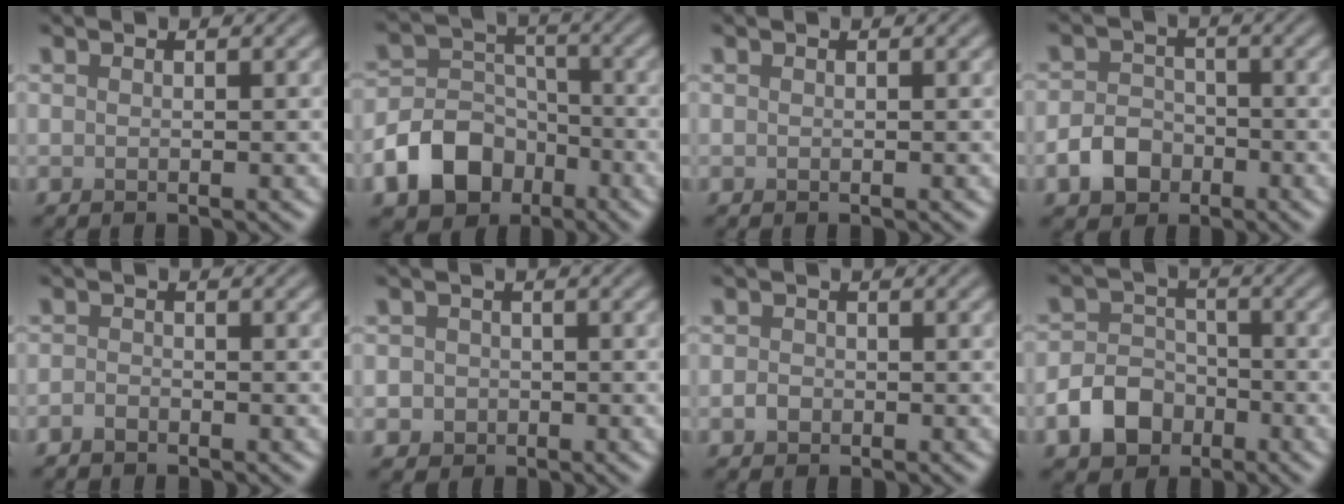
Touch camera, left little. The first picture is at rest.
{"total": 7.7, "force": [-4.1, 5.7, 3.3], "torque": [-0.049, 0.003, -0.087]}
{"total": 0.0}
{"total": 3.5, "force": [-1.7, 2.6, 1.6], "torque": [-0.029, 0.001, -0.034]}
{"total": 0.9, "force": [-0.8, 0.4, 0.4], "torque": [-0.006, -0.001, -0.017]}
{"total": 2.1, "force": [-0.4, 2.0, 0.5], "torque": [0.009, 0.001, -0.011]}
{"total": 1.0, "force": [-0.4, 0.8, 0.4], "torque": [-0.008, -0.001, -0.009]}
{"total": 4.7, "force": [-2.4, 3.5, 2.1], "torque": [-0.036, 0.000, -0.049]}